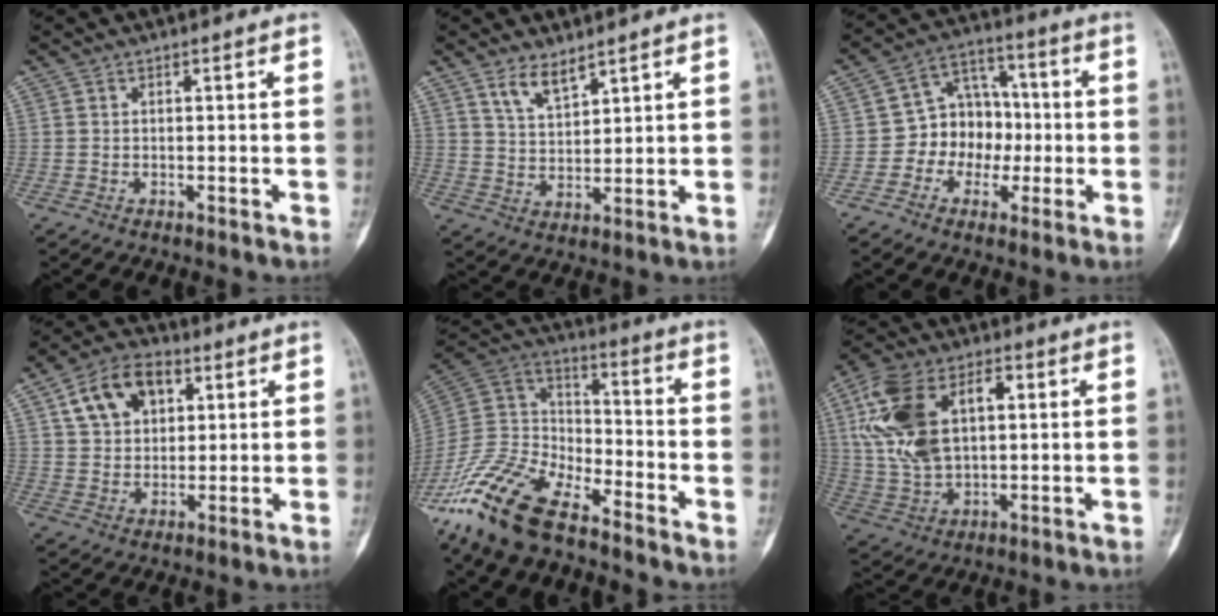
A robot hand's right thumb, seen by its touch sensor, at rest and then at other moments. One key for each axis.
{"total": 5.2, "fx": 3.9, "fy": 2.1, "fz": 2.7, "tx": -0.041, "ty": -0.030, "tz": 0.081}
{"total": 10.6, "fx": -1.6, "fy": 8.9, "fz": 5.6, "tx": -0.041, "ty": 0.039, "tz": -0.038}
{"total": 11.6, "fx": 4.7, "fy": 7.9, "fz": 7.1, "tx": -0.095, "ty": 0.002, "tz": 0.078}
{"total": 18.5, "fx": -13.3, "fy": 7.6, "fz": 10.3, "tx": -0.204, "ty": 0.063, "tz": -0.258}
{"total": 18.3, "fx": 4.0, "fy": 11.0, "fz": 14.1, "tx": -0.271, "ty": 0.013, "tz": 0.076}